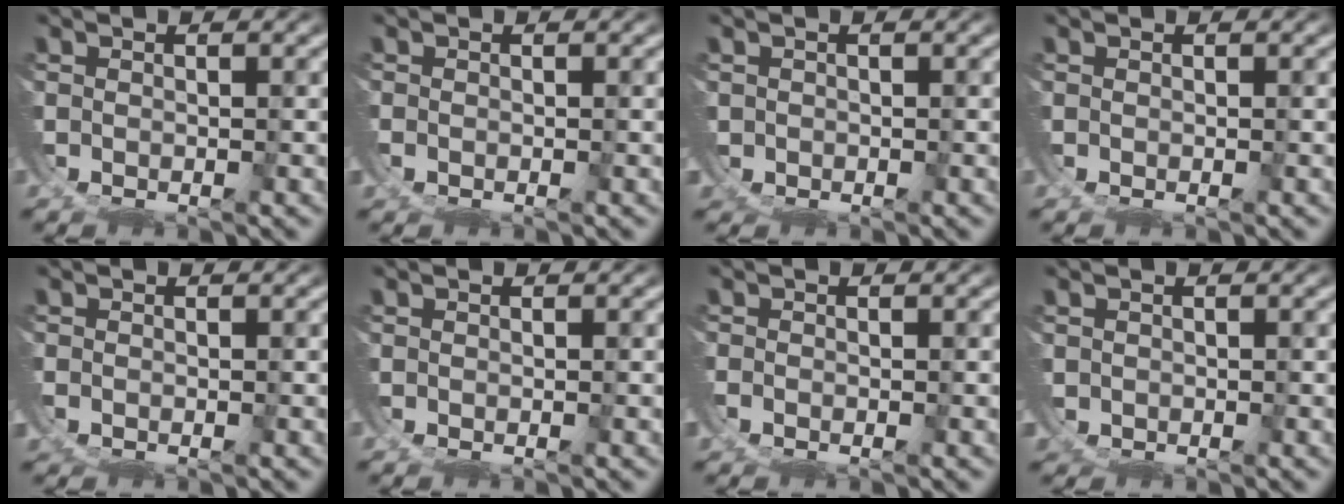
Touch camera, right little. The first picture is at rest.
{"total": 0.7, "force": [-0.2, 0.7, 0.0], "torque": [-0.008, -0.002, -0.004]}
{"total": 2.0, "force": [-0.3, 1.9, -0.3], "torque": [-0.017, -0.015, 0.002]}
{"total": 0.0}
{"total": 0.9, "force": [-0.3, 0.9, 0.1], "torque": [-0.014, -0.005, -0.001]}
{"total": 0.0}
{"total": 1.0, "force": [-0.6, 0.8, 0.2], "torque": [-0.009, -0.003, -0.011]}
{"total": 1.2, "force": [0.1, 1.1, -0.3], "torque": [-0.008, -0.007, 0.008]}